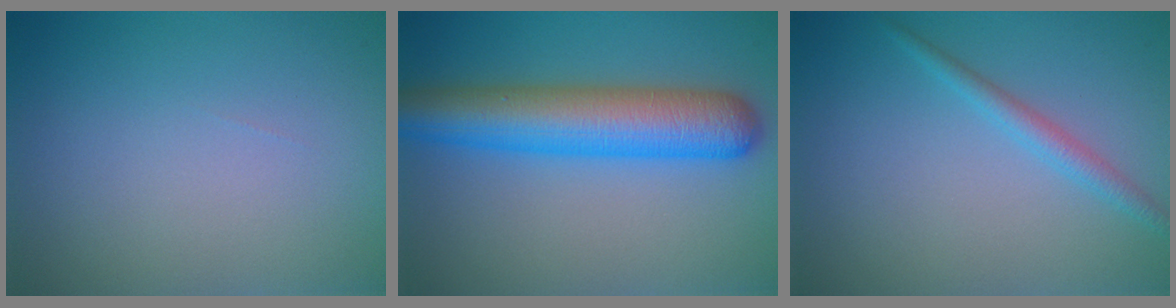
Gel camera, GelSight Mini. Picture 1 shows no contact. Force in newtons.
{"total": 8.2, "press": 8.2, "slide": 0.3}
{"total": 1.8, "press": 1.8, "slide": 0.1}